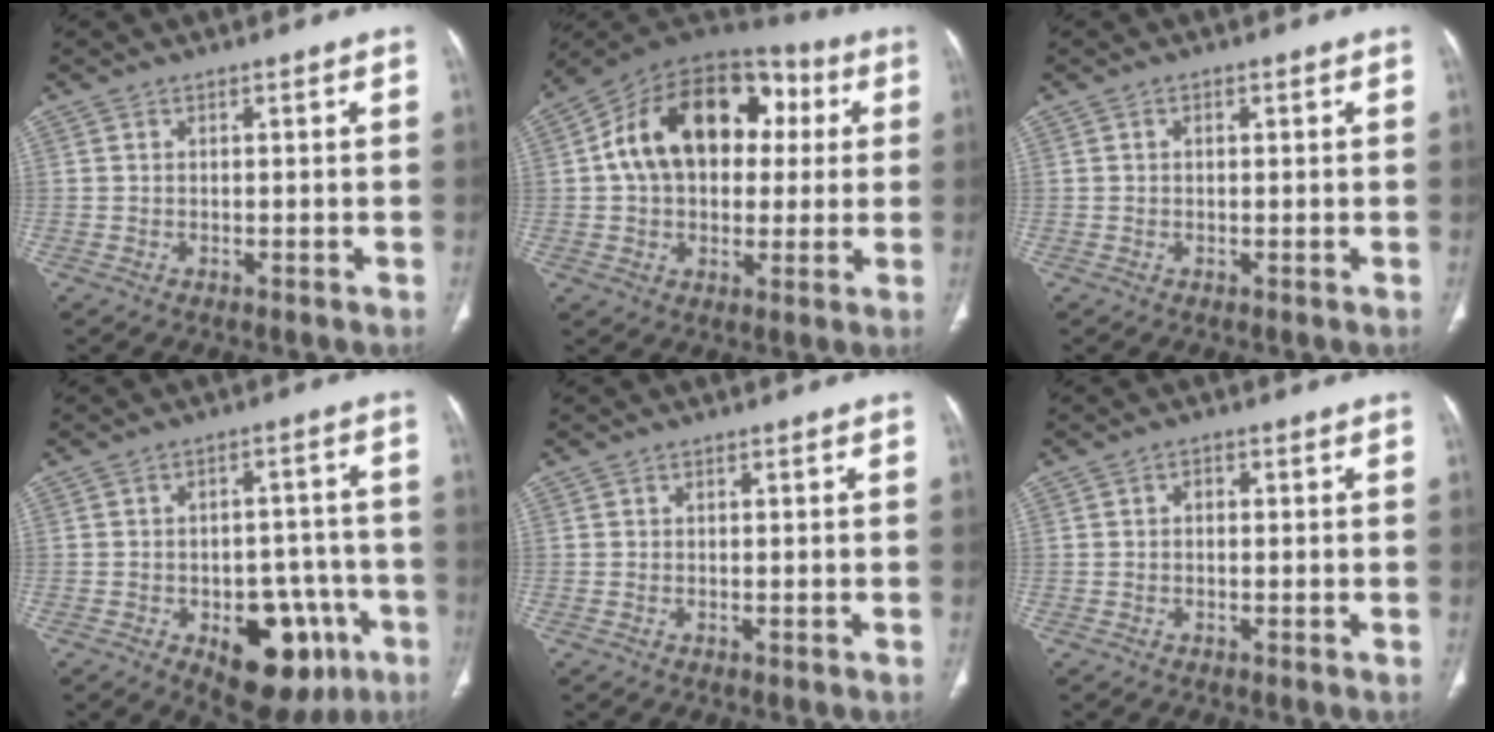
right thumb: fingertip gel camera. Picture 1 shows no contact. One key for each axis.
{"total": 22.3, "fx": 3.5, "fy": 15.2, "fz": 15.9, "tx": -0.234, "ty": 0.033, "tz": 0.050}
{"total": 0.8, "fx": 0.2, "fy": 0.5, "fz": 0.5, "tx": -0.010, "ty": 0.002, "tz": 0.003}
{"total": 15.9, "fx": -6.6, "fy": 8.9, "fz": 11.4, "tx": -0.110, "ty": 0.036, "tz": -0.077}
{"total": 0.0}
{"total": 1.2, "fx": 0.0, "fy": 0.9, "fz": 0.8, "tx": -0.007, "ty": 0.006, "tz": -0.005}